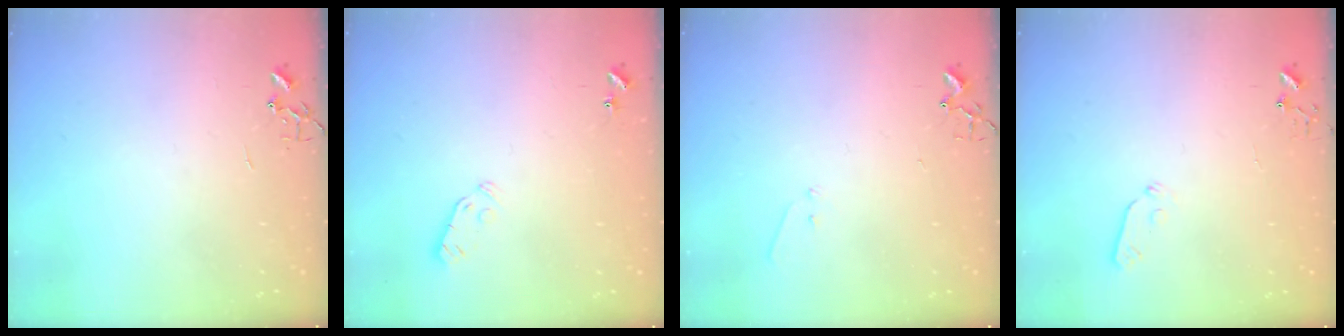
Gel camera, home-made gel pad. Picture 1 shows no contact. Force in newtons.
{"total": 3.8, "press": 3.7, "slide": 0.8}
{"total": 5.7, "press": 5.7, "slide": 0.7}
{"total": 4.8, "press": 4.7, "slide": 0.7}